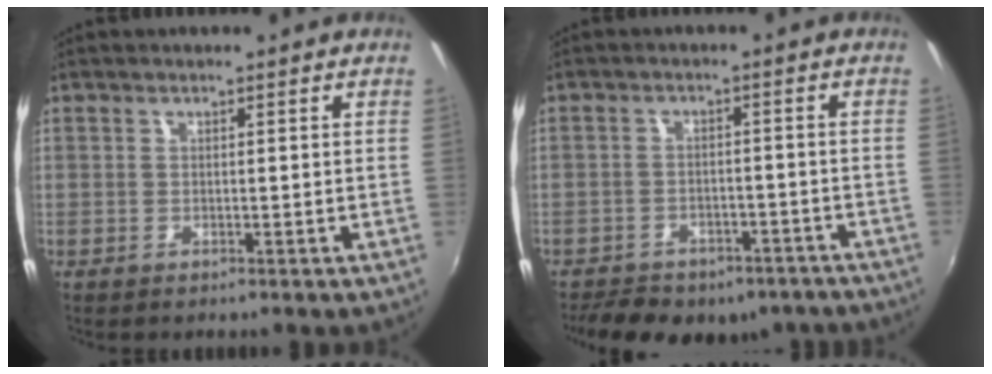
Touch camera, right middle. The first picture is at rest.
{"total": 16.6, "force": [-12.6, 7.9, 7.3], "torque": [-0.159, -0.005, -0.155]}